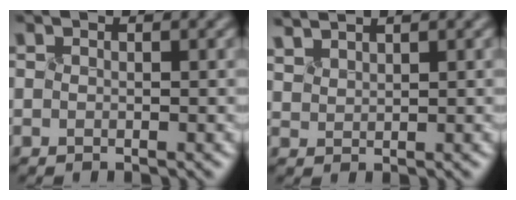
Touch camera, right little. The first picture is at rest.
{"total": 2.1, "force": [1.9, 0.4, 0.6], "torque": [-0.025, 0.005, 0.043]}